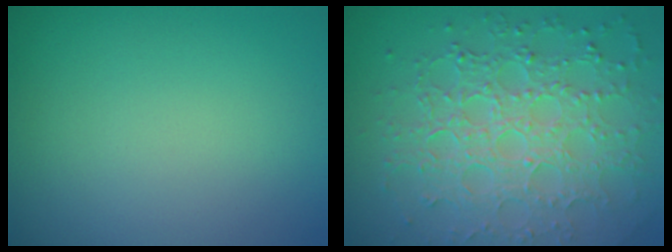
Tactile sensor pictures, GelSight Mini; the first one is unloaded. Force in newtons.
{"total": 8.0, "press": 5.7, "slide": 5.6}